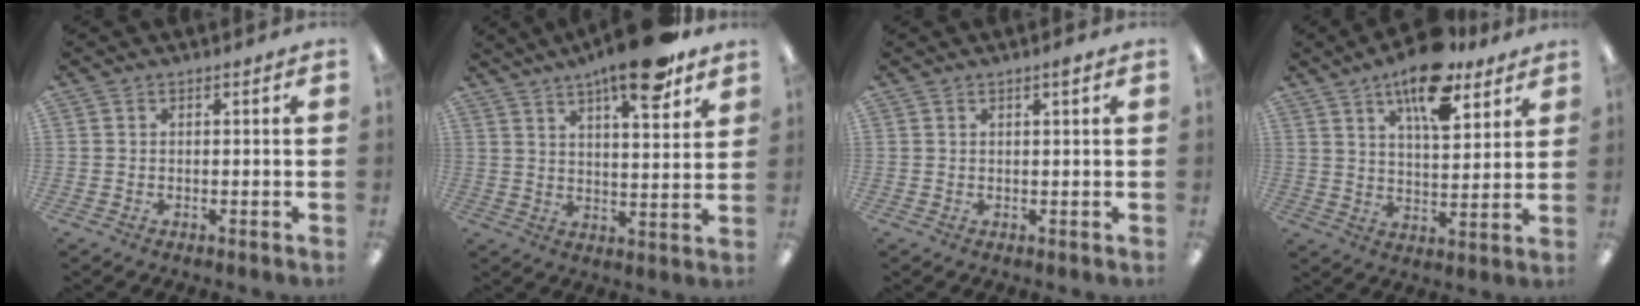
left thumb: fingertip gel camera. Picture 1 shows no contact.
{"total": 13.3, "force": [9.5, 3.5, 8.6], "torque": [-0.116, -0.054, 0.154]}
{"total": 1.6, "force": [0.9, 0.1, 1.3], "torque": [-0.020, -0.002, 0.013]}
{"total": 14.4, "force": [9.5, 5.9, 9.1], "torque": [-0.132, -0.045, 0.158]}